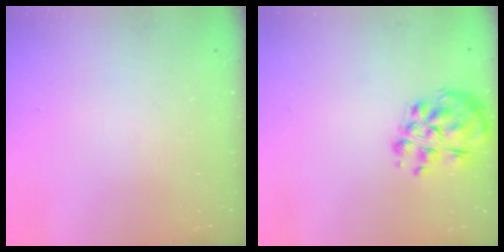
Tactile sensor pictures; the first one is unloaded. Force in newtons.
{"total": 10.9, "press": 10.7, "slide": 2.1}